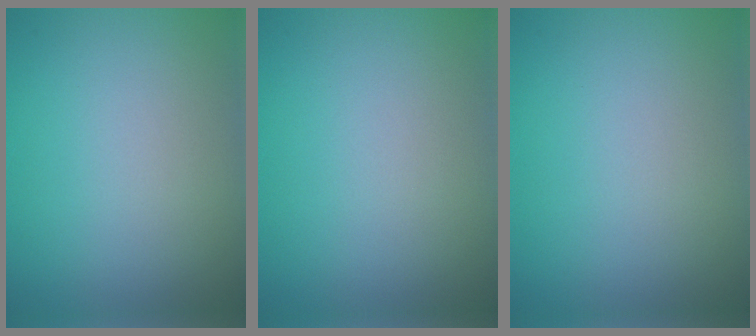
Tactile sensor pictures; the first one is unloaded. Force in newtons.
{"total": 0.0}
{"total": 0.0}